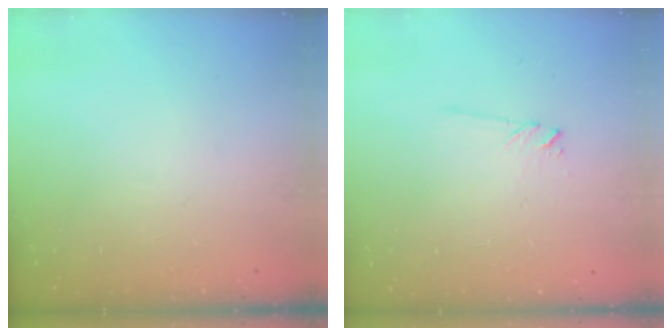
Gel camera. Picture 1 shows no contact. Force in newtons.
{"total": 3.2, "press": 3.2, "slide": 0.3}